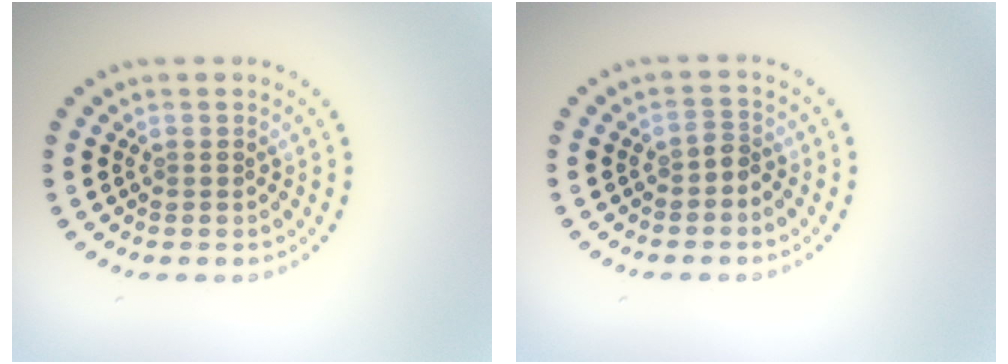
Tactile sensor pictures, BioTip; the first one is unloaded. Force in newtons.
{"total": 1.2, "press": 0.9, "slide": 0.8}